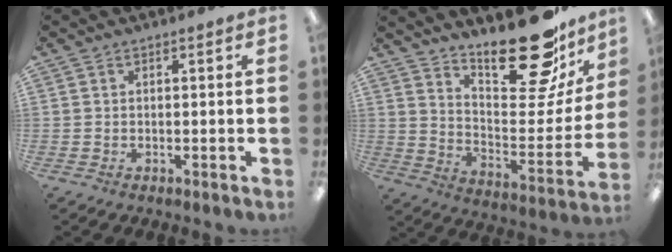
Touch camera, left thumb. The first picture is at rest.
{"total": 24.5, "force": [19.7, 7.7, 12.5], "torque": [-0.160, -0.147, 0.323]}